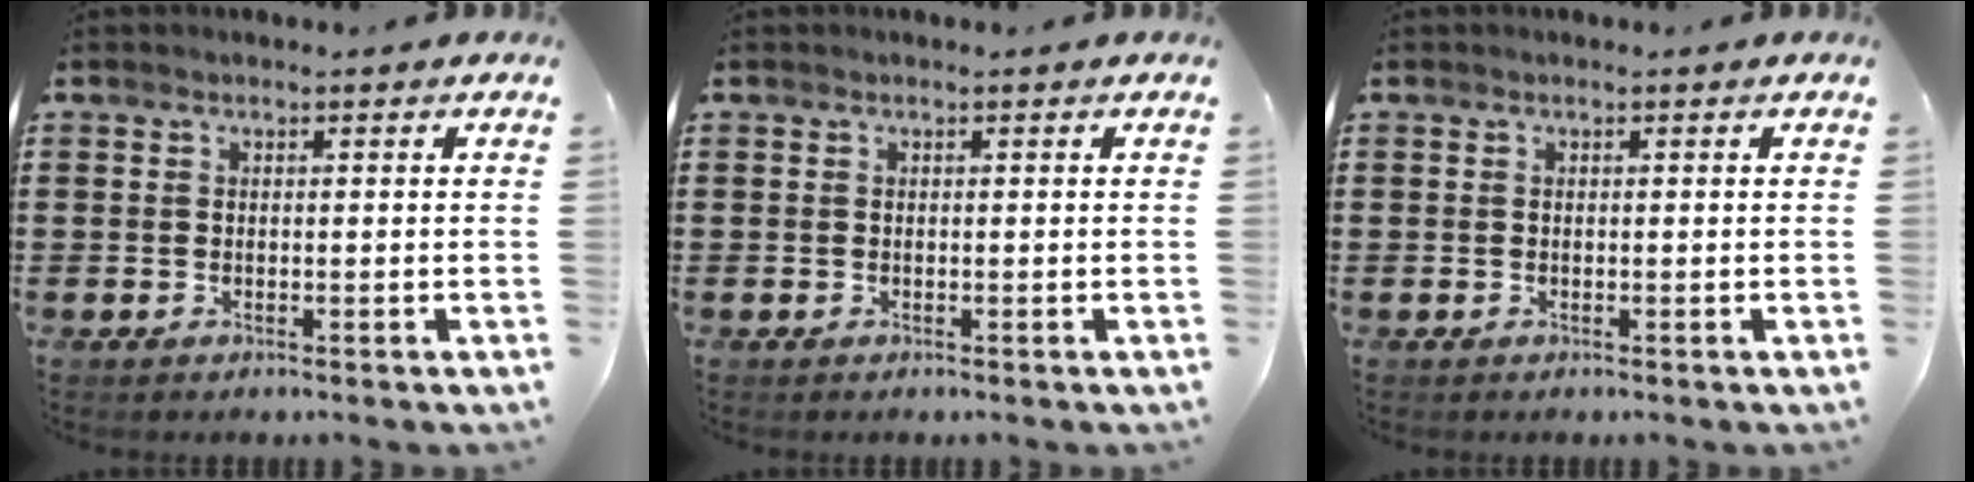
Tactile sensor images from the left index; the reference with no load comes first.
{"total": 0.0}
{"total": 0.0}